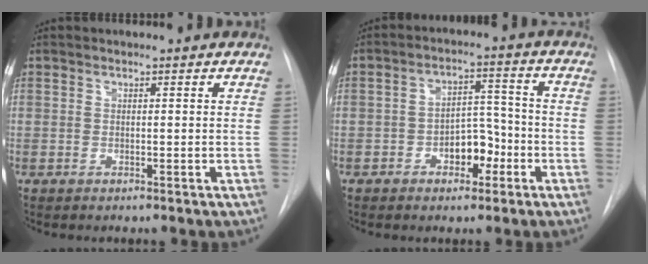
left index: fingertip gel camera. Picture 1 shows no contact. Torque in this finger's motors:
{"motor_torque": [0.23, -0.12, 0.08, 0.05]}